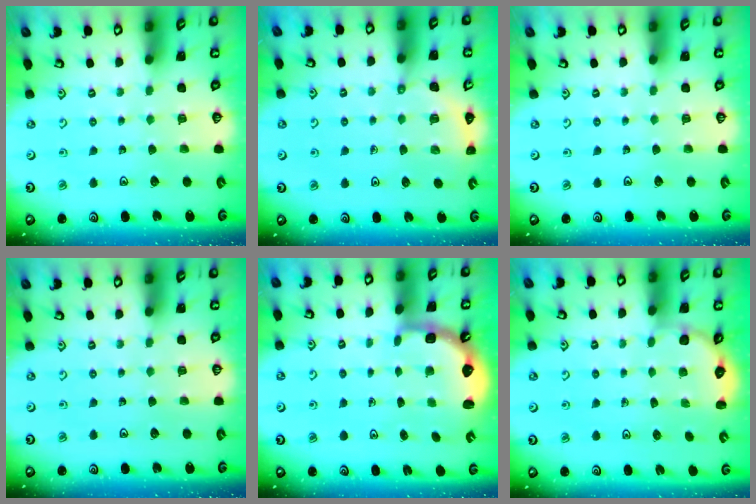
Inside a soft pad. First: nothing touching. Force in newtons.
{"total": 5.3, "press": 4.9, "slide": 1.9}
{"total": 0.0}
{"total": 0.0}
{"total": 2.6, "press": 2.3, "slide": 1.3}
{"total": 3.0, "press": 2.6, "slide": 1.4}